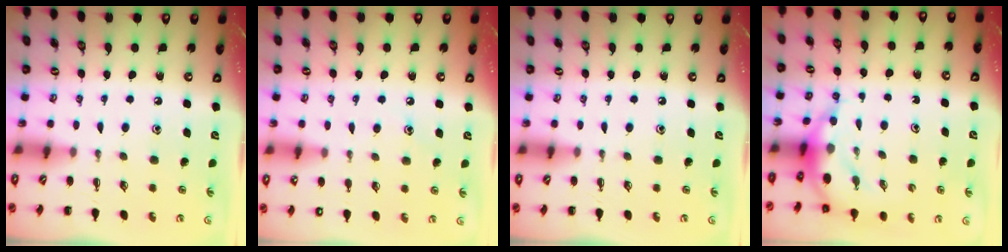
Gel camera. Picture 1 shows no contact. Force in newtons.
{"total": 6.1, "press": 5.9, "slide": 1.7}
{"total": 0.0}
{"total": 5.7, "press": 5.5, "slide": 1.5}